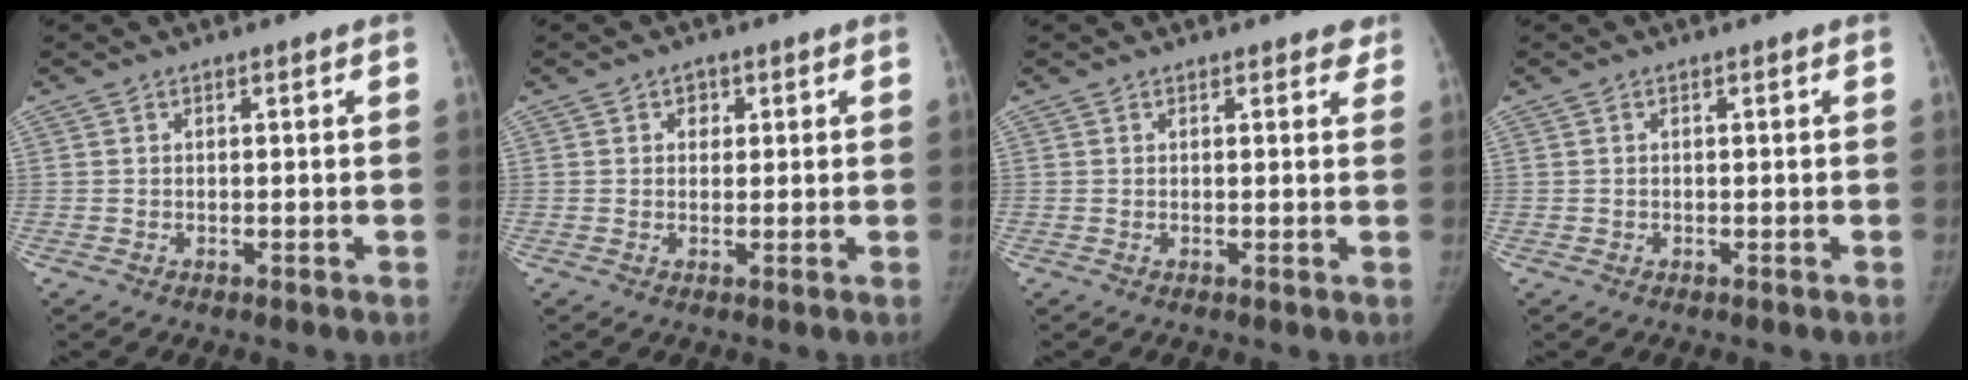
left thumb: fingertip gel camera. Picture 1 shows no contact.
{"total": 2.0, "force": [0.7, 1.7, 0.8], "torque": [0.004, 0.000, 0.006]}
{"total": 1.8, "force": [1.4, 1.0, 0.6], "torque": [0.014, -0.005, 0.007]}
{"total": 0.6, "force": [-0.2, 0.5, 0.0], "torque": [0.003, 0.004, -0.005]}